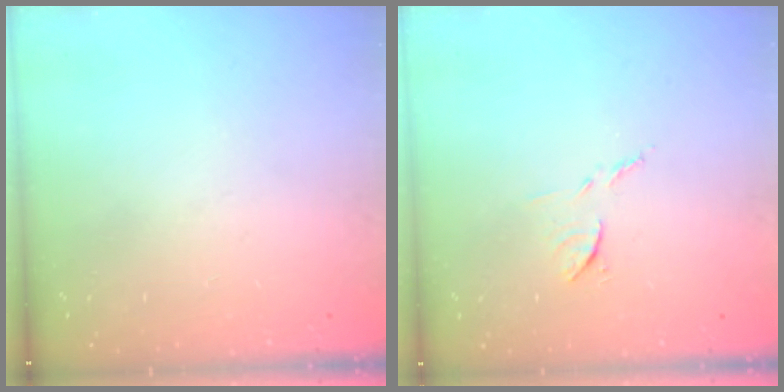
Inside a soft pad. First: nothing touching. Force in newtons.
{"total": 6.9, "press": 6.9, "slide": 0.4}